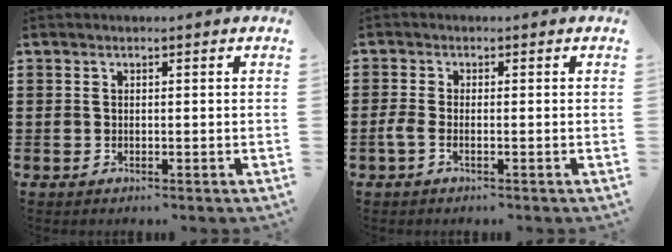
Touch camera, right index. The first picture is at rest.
{"total": 1.7, "force": [-0.9, 0.4, 1.4], "torque": [-0.040, -0.006, -0.022]}